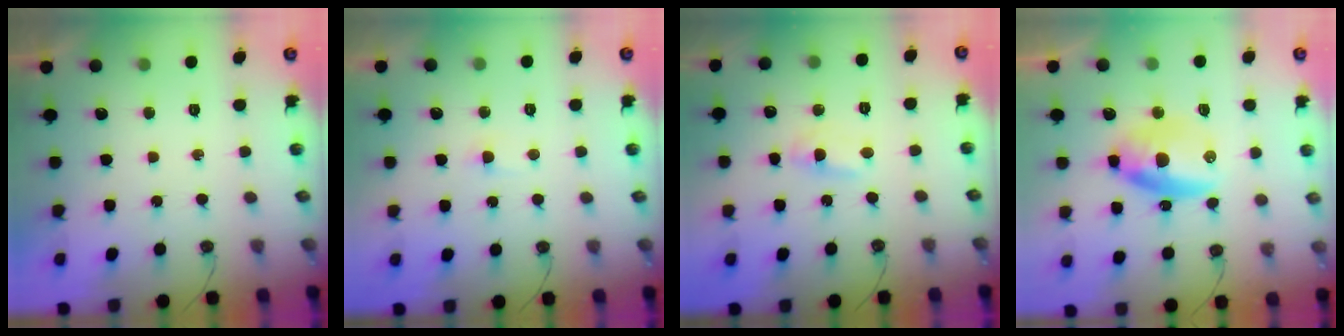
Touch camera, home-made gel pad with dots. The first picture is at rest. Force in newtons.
{"total": 1.7, "press": 1.7, "slide": 0.3}
{"total": 1.7, "press": 1.7, "slide": 0.3}
{"total": 9.9, "press": 9.8, "slide": 1.0}